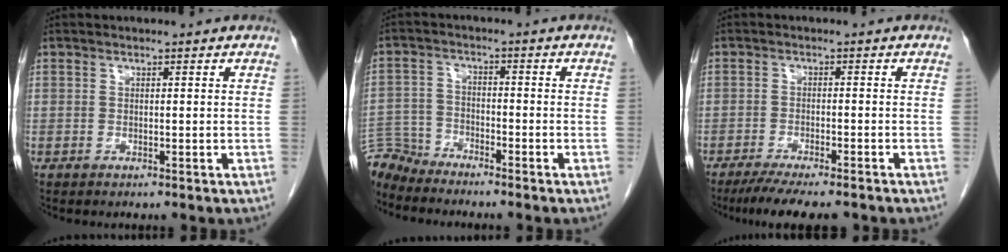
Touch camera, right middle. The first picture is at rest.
{"total": 5.5, "force": [-5.5, 0.5, -0.4], "torque": [0.009, -0.005, -0.105]}
{"total": 9.8, "force": [-8.3, 1.4, 5.0], "torque": [-0.073, -0.015, -0.125]}